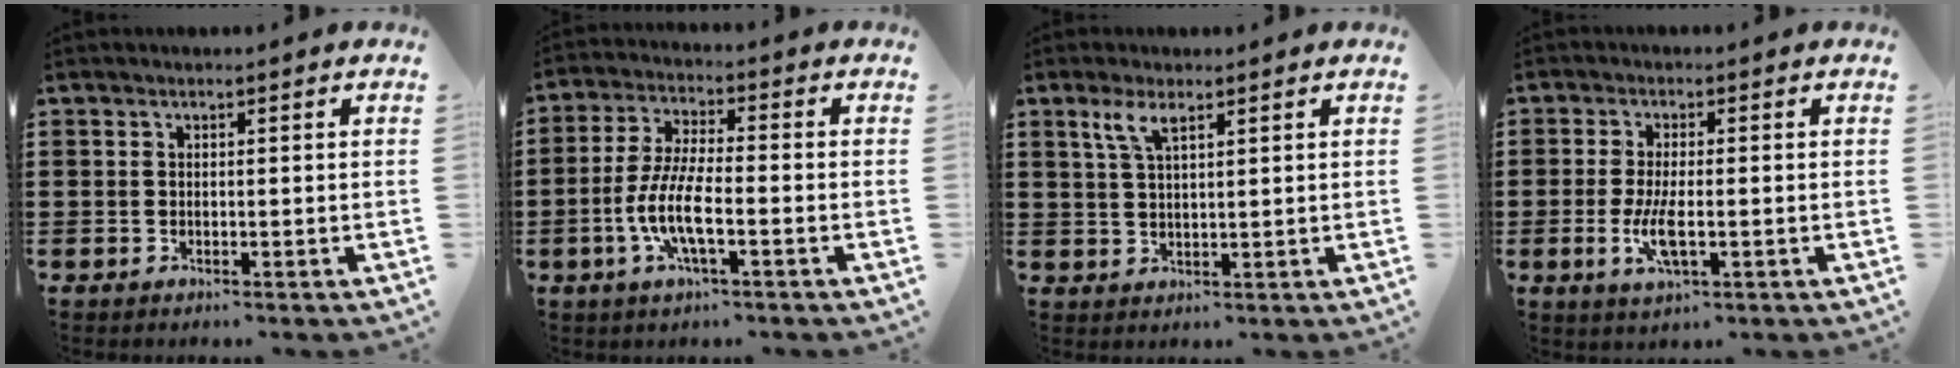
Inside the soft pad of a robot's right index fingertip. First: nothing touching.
{"total": 7.8, "force": [-2.9, 1.8, 7.0], "torque": [-0.157, -0.013, -0.059]}
{"total": 3.7, "force": [2.1, 1.1, 2.8], "torque": [-0.062, 0.006, 0.036]}
{"total": 5.5, "force": [-1.3, 1.7, 5.0], "torque": [-0.112, -0.010, -0.028]}